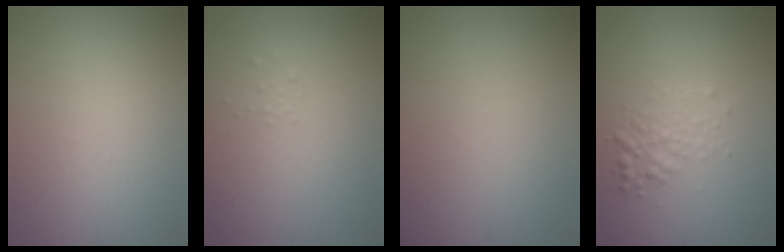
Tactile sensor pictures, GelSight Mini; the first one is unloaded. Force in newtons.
{"total": 0.7, "press": 0.7, "slide": 0.1}
{"total": 0.0}
{"total": 2.2, "press": 2.2, "slide": 0.0}